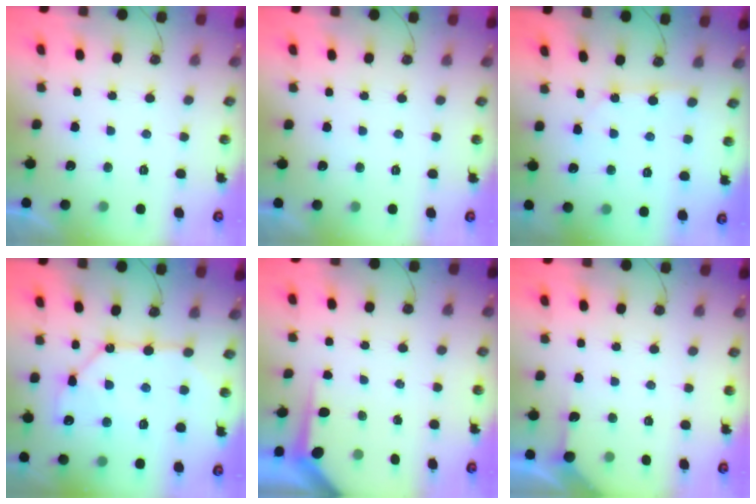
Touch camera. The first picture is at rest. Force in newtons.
{"total": 0.0}
{"total": 2.3, "press": 2.3, "slide": 0.3}
{"total": 11.1, "press": 11.1, "slide": 1.1}
{"total": 3.7, "press": 3.7, "slide": 0.3}
{"total": 3.0, "press": 2.9, "slide": 0.4}